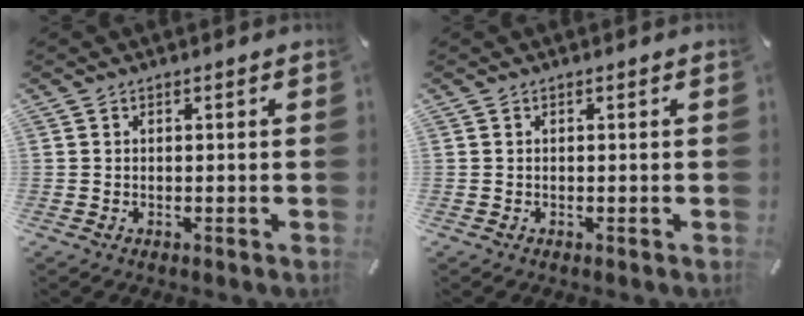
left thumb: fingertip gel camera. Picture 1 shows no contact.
{"total": 0.0}